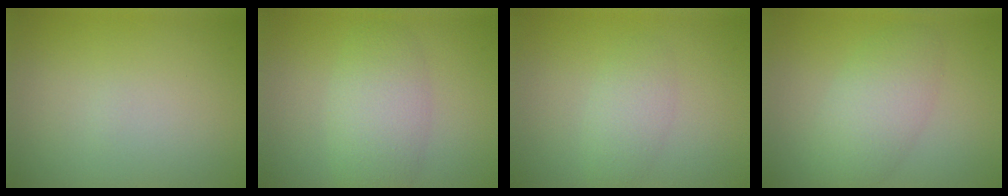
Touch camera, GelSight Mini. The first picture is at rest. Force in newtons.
{"total": 4.3, "press": 4.3, "slide": 0.1}
{"total": 1.5, "press": 1.5, "slide": 0.0}
{"total": 4.1, "press": 4.1, "slide": 0.3}